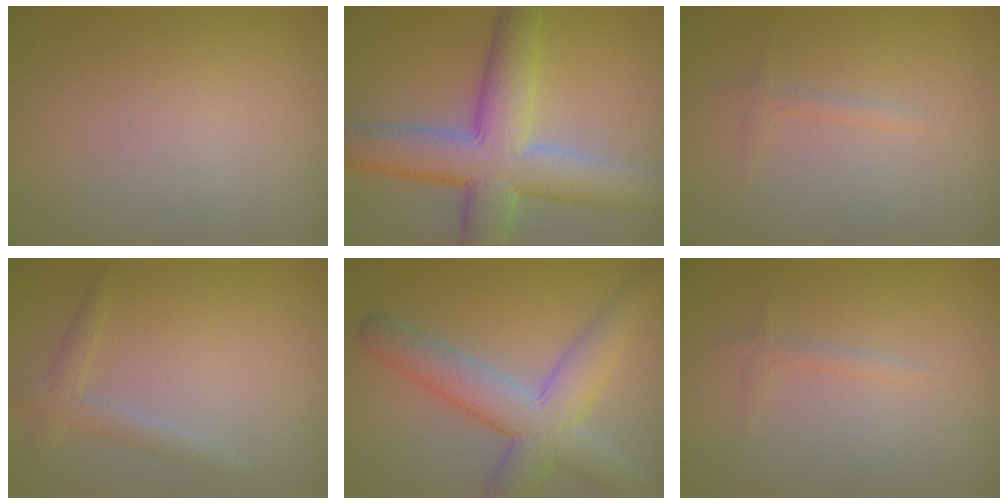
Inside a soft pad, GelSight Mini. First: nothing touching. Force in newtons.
{"total": 9.7, "press": 9.7, "slide": 0.4}
{"total": 0.8, "press": 0.8, "slide": 0.1}
{"total": 1.8, "press": 1.8, "slide": 0.1}
{"total": 7.4, "press": 7.4, "slide": 0.7}
{"total": 0.8, "press": 0.8, "slide": 0.1}